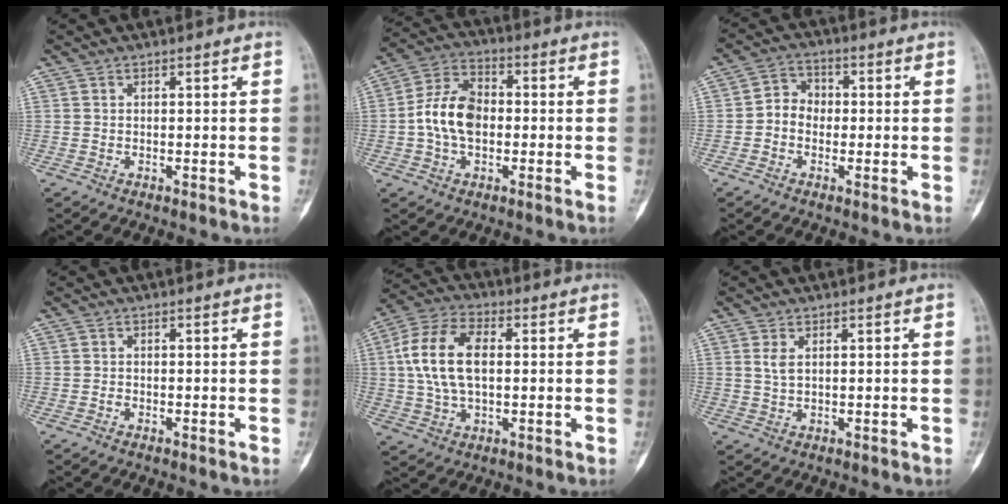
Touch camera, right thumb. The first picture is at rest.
{"total": 10.4, "force": [-0.9, 6.5, 8.0], "torque": [-0.148, 0.028, -0.027]}
{"total": 5.0, "force": [-0.8, 4.3, 2.4], "torque": [-0.014, 0.021, -0.028]}
{"total": 0.5, "force": [-0.4, 0.2, 0.3], "torque": [-0.008, 0.000, -0.008]}
{"total": 13.0, "force": [1.4, 7.4, 10.6], "torque": [-0.208, 0.021, 0.023]}
{"total": 2.2, "force": [0.8, 1.0, 1.8], "torque": [-0.039, 0.001, 0.022]}